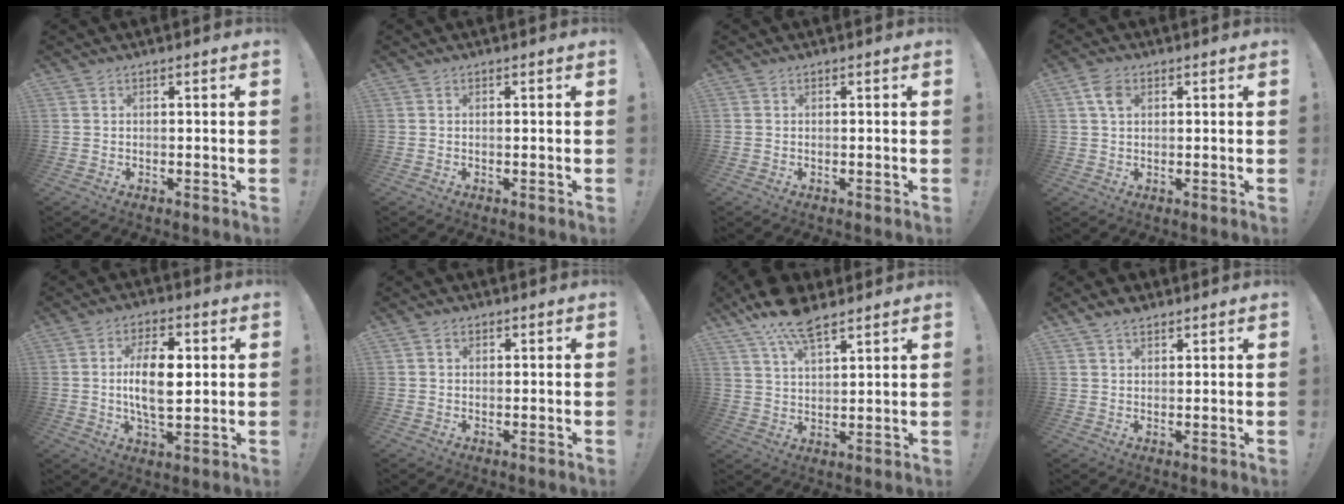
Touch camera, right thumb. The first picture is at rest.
{"total": 0.0}
{"total": 0.0}
{"total": 4.9, "force": [1.7, 3.1, 3.4], "torque": [-0.061, 0.006, 0.034]}
{"total": 13.1, "force": [1.3, 6.2, 11.5], "torque": [-0.206, -0.002, 0.016]}
{"total": 1.5, "force": [0.6, 1.2, 0.6], "torque": [-0.003, 0.001, 0.009]}
{"total": 11.2, "force": [8.2, 4.2, 6.4], "torque": [-0.113, -0.039, 0.151]}
{"total": 3.6, "force": [2.6, 2.0, 1.4], "torque": [-0.018, -0.011, 0.049]}